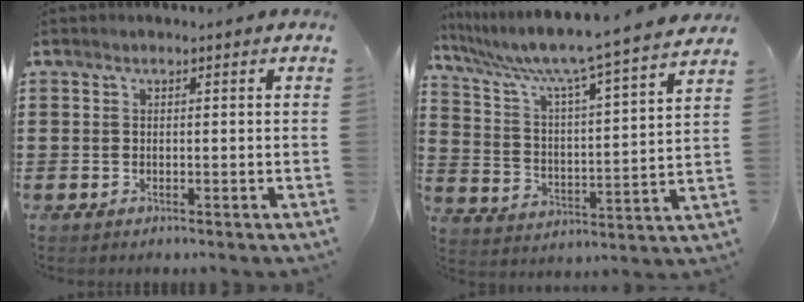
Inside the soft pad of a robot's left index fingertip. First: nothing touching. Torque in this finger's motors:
{"motor_torque": [2.14, 0.00, 0.52, 0.15]}